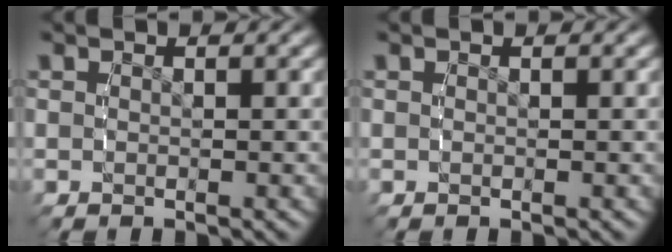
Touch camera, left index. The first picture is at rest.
{"total": 0.0}